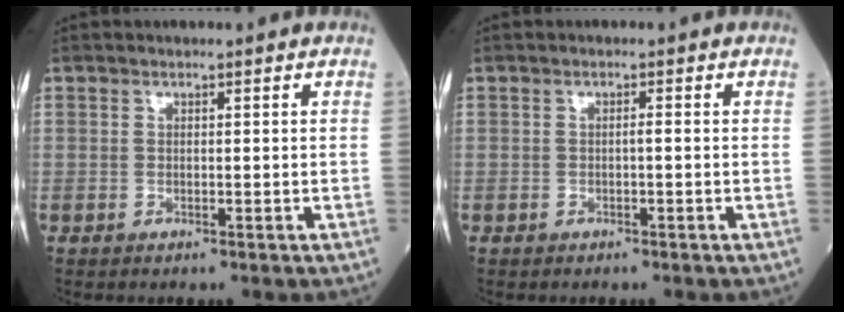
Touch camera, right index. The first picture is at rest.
{"total": 0.5, "force": [-0.1, 0.0, 0.5], "torque": [-0.009, 0.001, -0.002]}